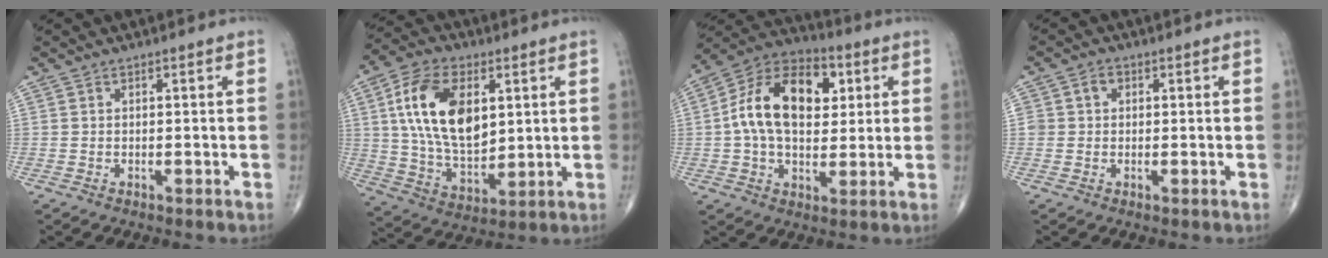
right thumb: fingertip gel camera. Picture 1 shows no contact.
{"total": 18.2, "force": [4.5, 10.5, 14.2], "torque": [-0.240, -0.012, 0.084]}
{"total": 18.0, "force": [3.3, 11.2, 13.8], "torque": [-0.208, 0.014, 0.047]}
{"total": 2.7, "force": [0.5, 2.4, 1.1], "torque": [-0.004, 0.007, 0.006]}